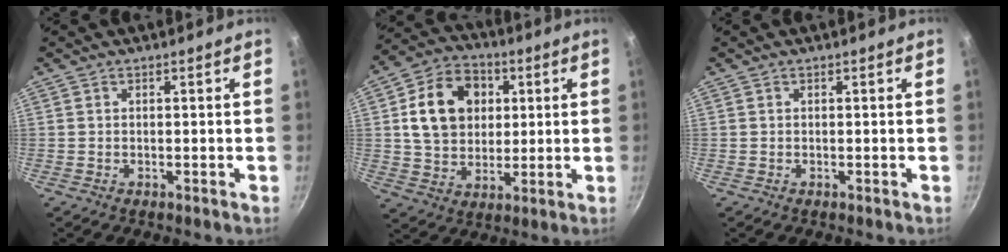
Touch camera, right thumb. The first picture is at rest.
{"total": 15.1, "force": [3.2, 11.7, 8.9], "torque": [-0.125, 0.010, 0.051]}
{"total": 0.0}